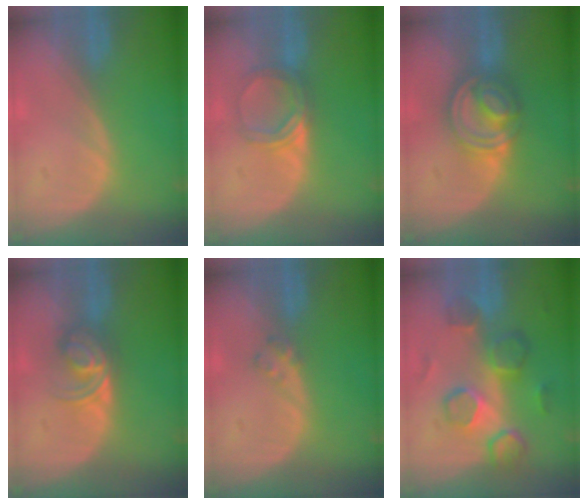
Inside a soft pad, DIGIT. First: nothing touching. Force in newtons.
{"total": 5.0, "press": 4.6, "slide": 2.1}
{"total": 7.6, "press": 6.6, "slide": 3.8}
{"total": 5.6, "press": 4.9, "slide": 2.8}
{"total": 1.6, "press": 1.6, "slide": 0.2}
{"total": 9.1, "press": 8.6, "slide": 3.0}